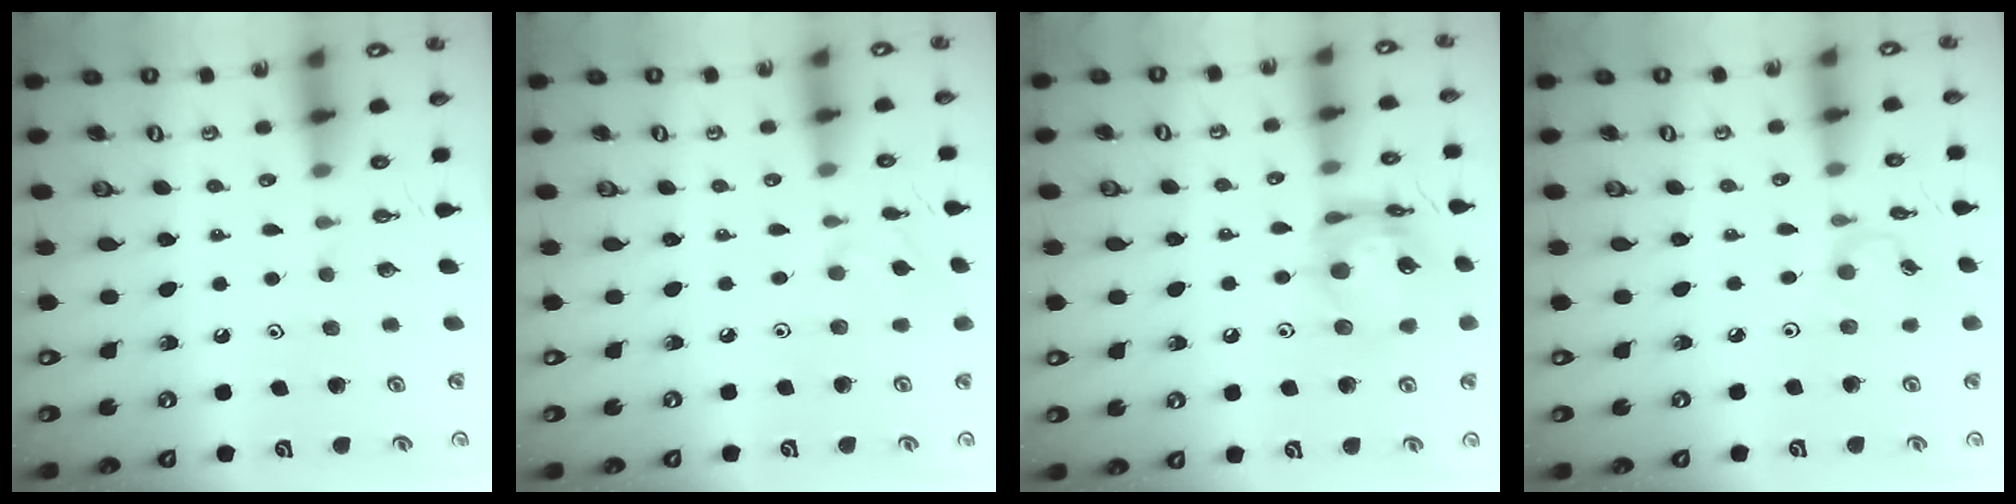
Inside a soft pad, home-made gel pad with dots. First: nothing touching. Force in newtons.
{"total": 3.4, "press": 3.4, "slide": 0.6}
{"total": 15.0, "press": 15.0, "slide": 1.4}
{"total": 2.7, "press": 2.7, "slide": 0.5}